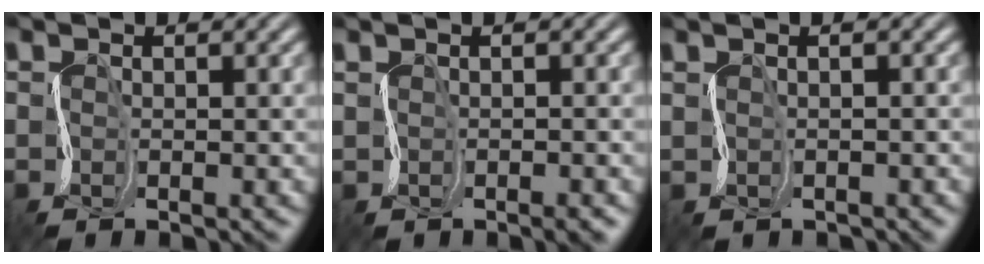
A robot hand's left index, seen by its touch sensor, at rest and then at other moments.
{"total": 0.7, "force": [0.0, 0.0, 0.7], "torque": [0.003, 0.008, 0.001]}
{"total": 1.3, "force": [1.2, -0.2, -0.6], "torque": [0.015, 0.009, 0.006]}